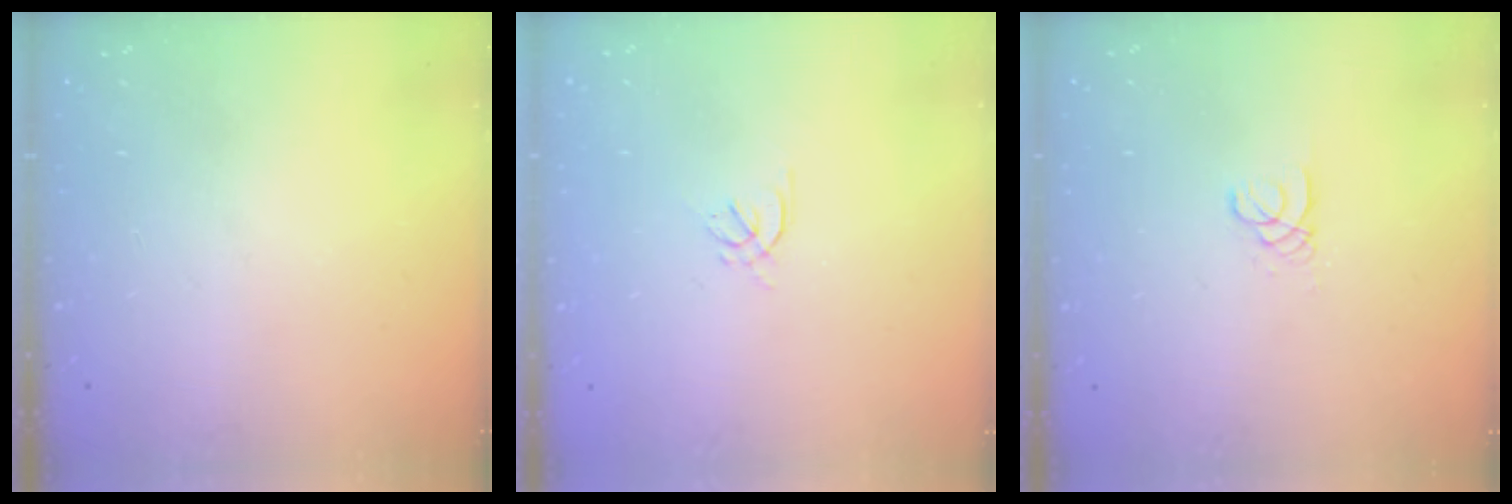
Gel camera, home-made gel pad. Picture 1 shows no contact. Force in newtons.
{"total": 1.5, "press": 1.4, "slide": 0.6}
{"total": 1.8, "press": 1.8, "slide": 0.2}